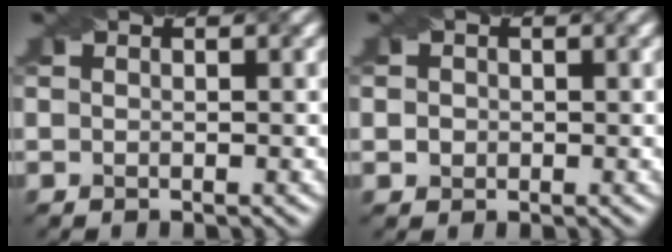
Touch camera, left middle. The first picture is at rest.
{"total": 1.2, "force": [0.1, 1.1, 0.5], "torque": [-0.006, -0.001, 0.000]}